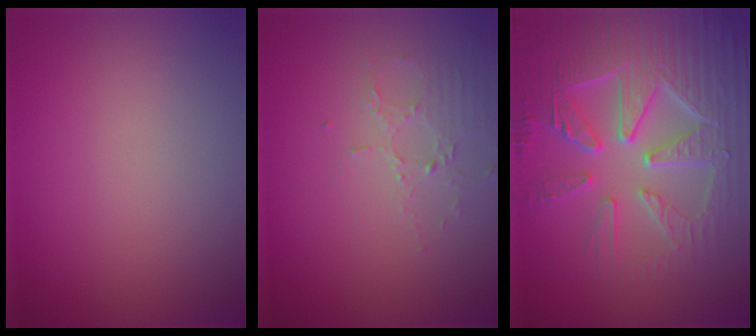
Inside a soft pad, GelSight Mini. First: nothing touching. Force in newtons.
{"total": 2.1, "press": 2.1, "slide": 0.4}
{"total": 8.2, "press": 6.4, "slide": 5.1}